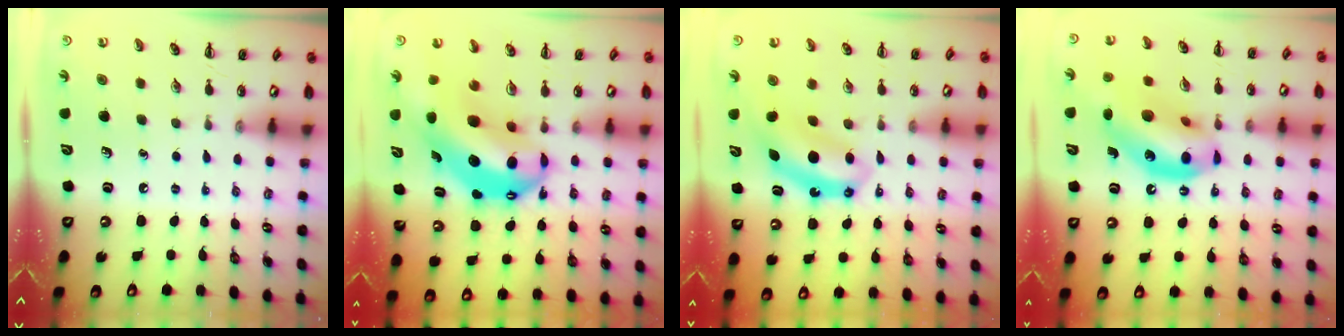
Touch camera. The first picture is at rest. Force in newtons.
{"total": 13.6, "press": 13.3, "slide": 2.8}
{"total": 6.9, "press": 6.8, "slide": 0.7}
{"total": 18.3, "press": 17.6, "slide": 4.8}